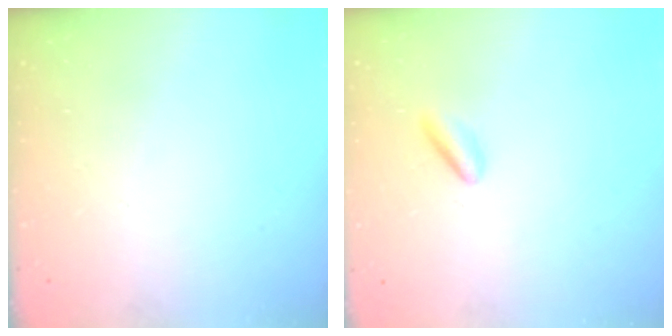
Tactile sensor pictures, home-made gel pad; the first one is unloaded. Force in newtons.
{"total": 2.7, "press": 2.6, "slide": 0.7}